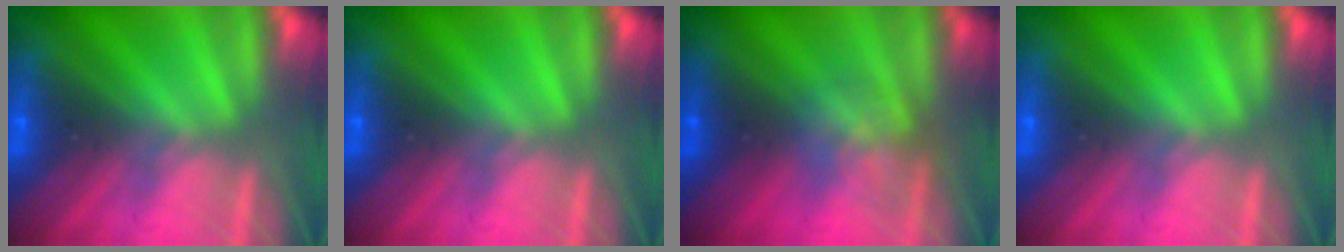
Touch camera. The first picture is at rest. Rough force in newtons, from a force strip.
{"total": 0.0}
{"total": 2.6}
{"total": 0.0}